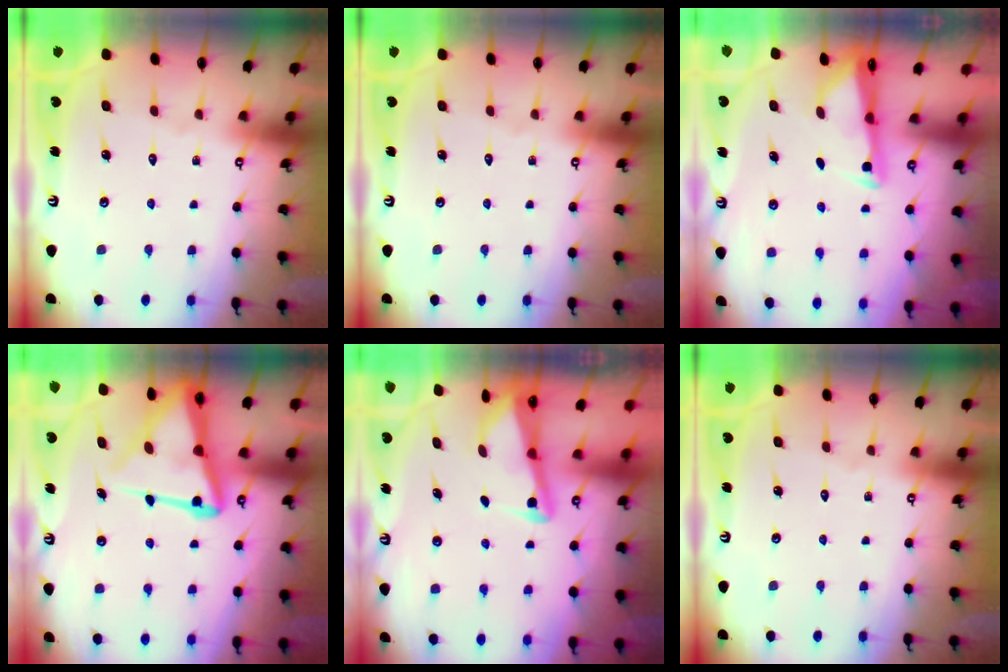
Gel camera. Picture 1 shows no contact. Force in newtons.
{"total": 0.0}
{"total": 2.8, "press": 2.7, "slide": 0.4}
{"total": 14.0, "press": 14.0, "slide": 1.4}
{"total": 2.9, "press": 2.9, "slide": 0.4}
{"total": 0.0}